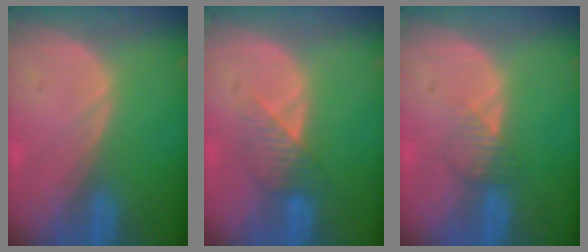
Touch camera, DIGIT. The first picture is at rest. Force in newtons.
{"total": 3.8, "press": 3.4, "slide": 1.5}
{"total": 2.4, "press": 2.4, "slide": 0.1}